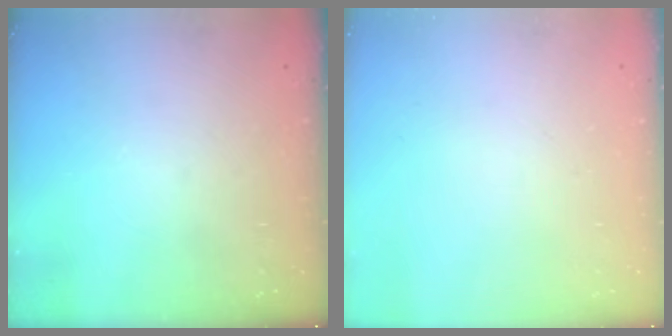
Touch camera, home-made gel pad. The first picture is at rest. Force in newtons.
{"total": 0.0}